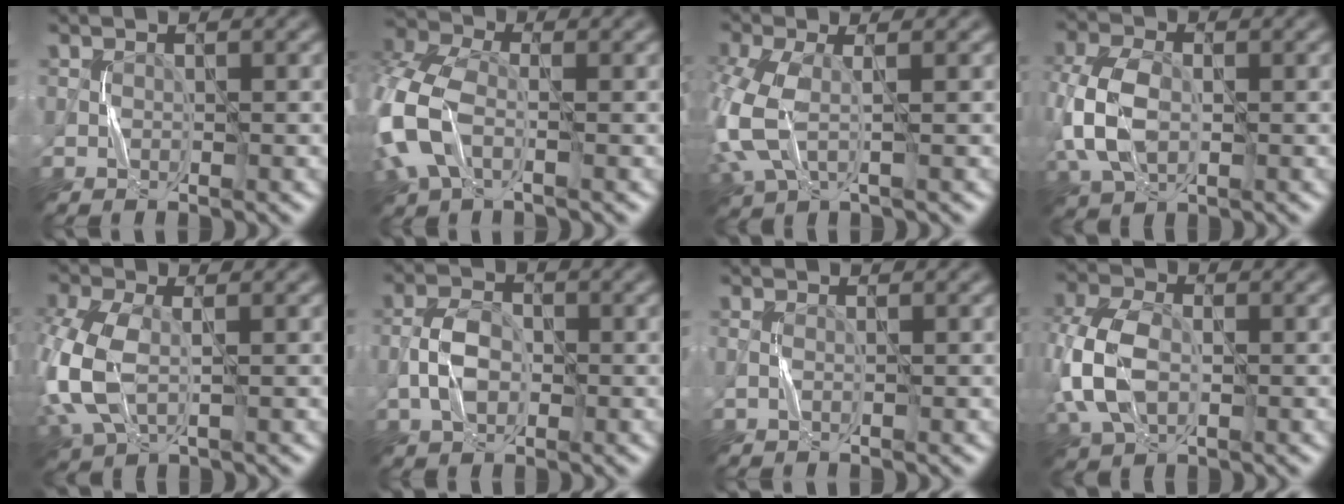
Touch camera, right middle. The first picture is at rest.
{"total": 8.4, "force": [-2.0, 5.4, 6.2], "torque": [-0.186, -0.004, -0.053]}
{"total": 5.8, "force": [-0.5, 3.0, 4.9], "torque": [-0.142, 0.000, -0.016]}
{"total": 6.5, "force": [-0.6, 4.2, 4.8], "torque": [-0.126, 0.002, -0.015]}
{"total": 7.2, "force": [-0.5, 4.3, 5.8], "torque": [-0.158, 0.000, -0.014]}
{"total": 3.7, "force": [-0.8, 2.4, 2.7], "torque": [-0.055, 0.007, -0.018]}
{"total": 0.8, "force": [-0.2, 0.3, 0.7], "torque": [-0.021, 0.001, -0.006]}
{"total": 7.3, "force": [-0.8, 4.8, 5.4], "torque": [-0.139, 0.005, -0.022]}